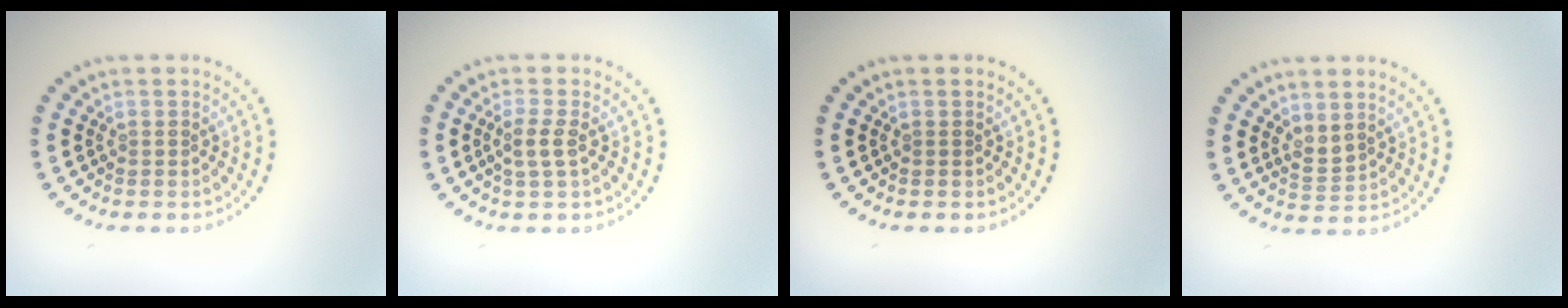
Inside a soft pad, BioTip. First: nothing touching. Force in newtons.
{"total": 1.8, "press": 1.6, "slide": 0.7}
{"total": 0.0}
{"total": 1.4, "press": 1.2, "slide": 0.8}